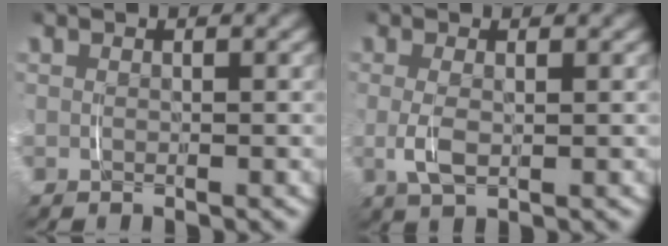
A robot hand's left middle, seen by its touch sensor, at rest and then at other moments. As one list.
[{"total": 1.8, "force": [-0.4, 0.4, 1.6], "torque": [-0.045, -0.008, -0.002]}]